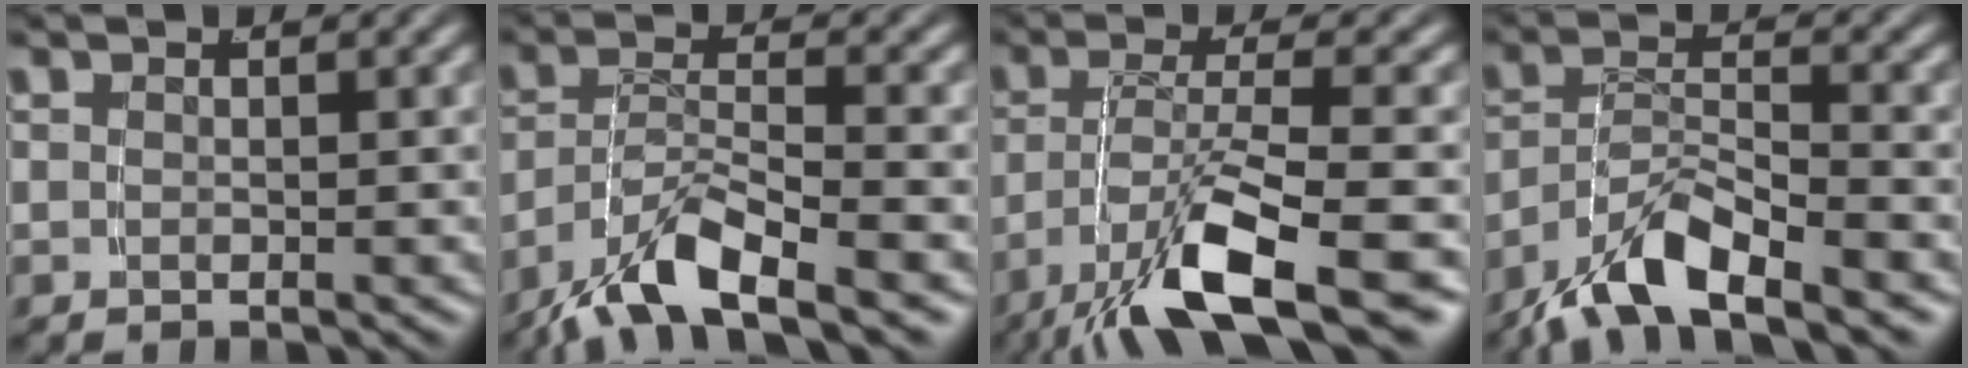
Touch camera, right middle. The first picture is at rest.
{"total": 6.1, "force": [-4.3, 1.7, 4.0], "torque": [-0.072, -0.013, -0.066]}
{"total": 7.6, "force": [-4.4, 1.5, 6.0], "torque": [-0.111, -0.016, -0.057]}
{"total": 6.0, "force": [-4.4, 2.0, 3.6], "torque": [-0.065, -0.011, -0.070]}